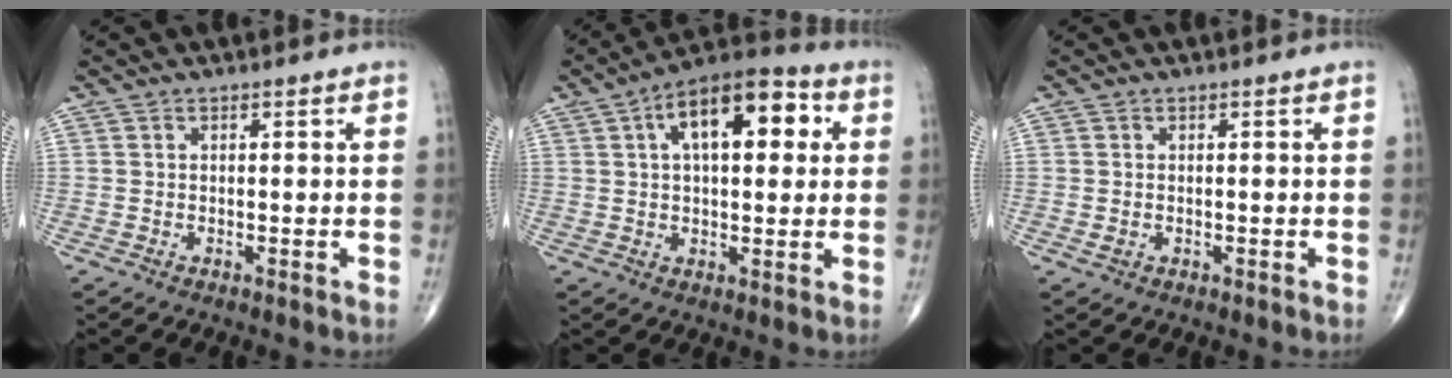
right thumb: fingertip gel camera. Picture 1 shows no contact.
{"total": 15.5, "force": [4.4, 7.4, 12.8], "torque": [-0.171, 0.025, 0.061]}
{"total": 0.9, "force": [0.0, 0.6, 0.6], "torque": [-0.012, 0.001, 0.003]}